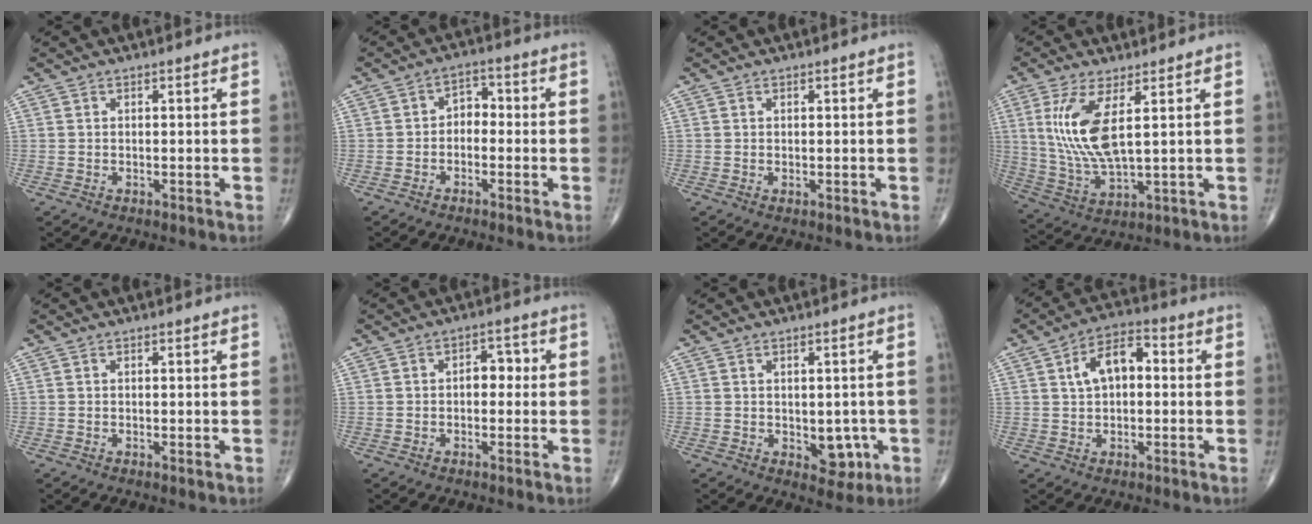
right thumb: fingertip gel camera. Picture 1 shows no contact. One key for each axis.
{"total": 3.8, "fx": -1.0, "fy": 2.7, "fz": 2.4, "tx": -0.020, "ty": 0.024, "tz": -0.029}
{"total": 0.0}
{"total": 11.8, "fx": 3.2, "fy": 3.8, "fz": 10.7, "tx": -0.239, "ty": -0.022, "tz": 0.075}
{"total": 0.0}
{"total": 3.9, "fx": 0.0, "fy": 2.6, "fz": 2.9, "tx": -0.020, "ty": 0.014, "tz": -0.007}
{"total": 5.5, "fx": -1.0, "fy": 3.5, "fz": 4.1, "tx": -0.021, "ty": -0.004, "tz": -0.005}
{"total": 11.1, "fx": 1.9, "fy": 6.5, "fz": 8.9, "tx": -0.141, "ty": 0.027, "tz": 0.022}